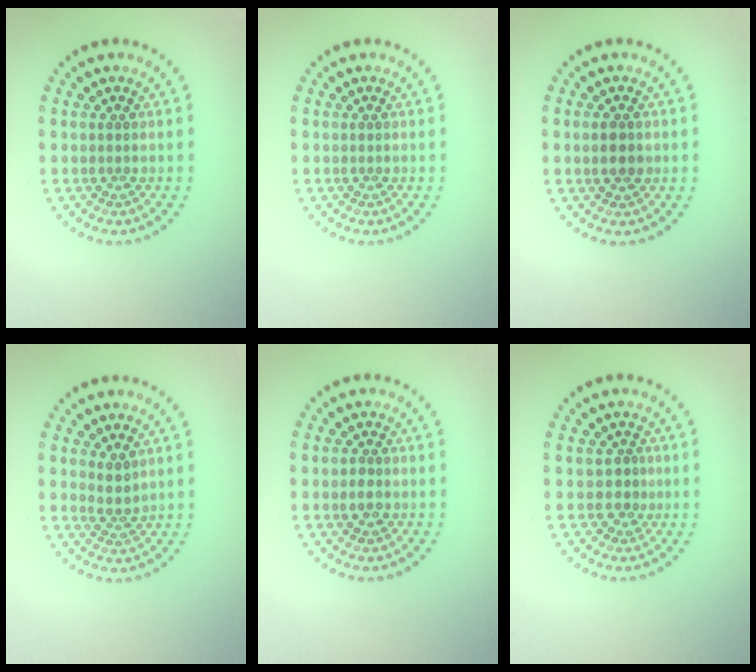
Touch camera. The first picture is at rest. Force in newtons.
{"total": 0.0}
{"total": 1.7, "press": 1.7, "slide": 0.1}
{"total": 1.7, "press": 1.2, "slide": 1.2}
{"total": 1.2, "press": 1.2, "slide": 0.4}
{"total": 1.5, "press": 1.3, "slide": 0.8}